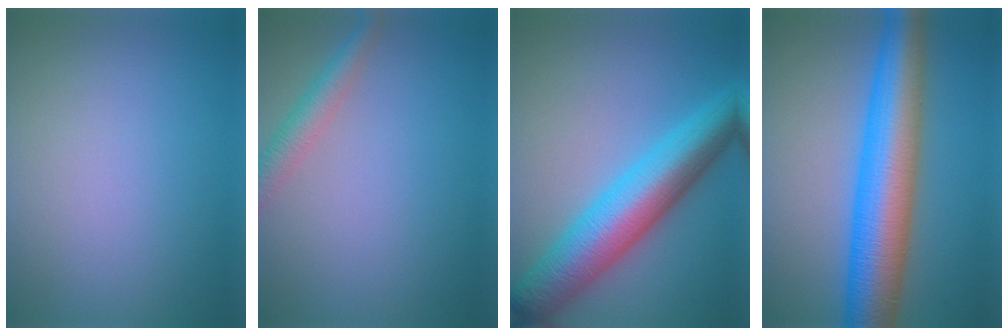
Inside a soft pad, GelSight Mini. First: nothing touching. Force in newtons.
{"total": 2.8, "press": 2.8, "slide": 0.1}
{"total": 9.5, "press": 9.5, "slide": 0.1}
{"total": 10.8, "press": 10.8, "slide": 0.0}